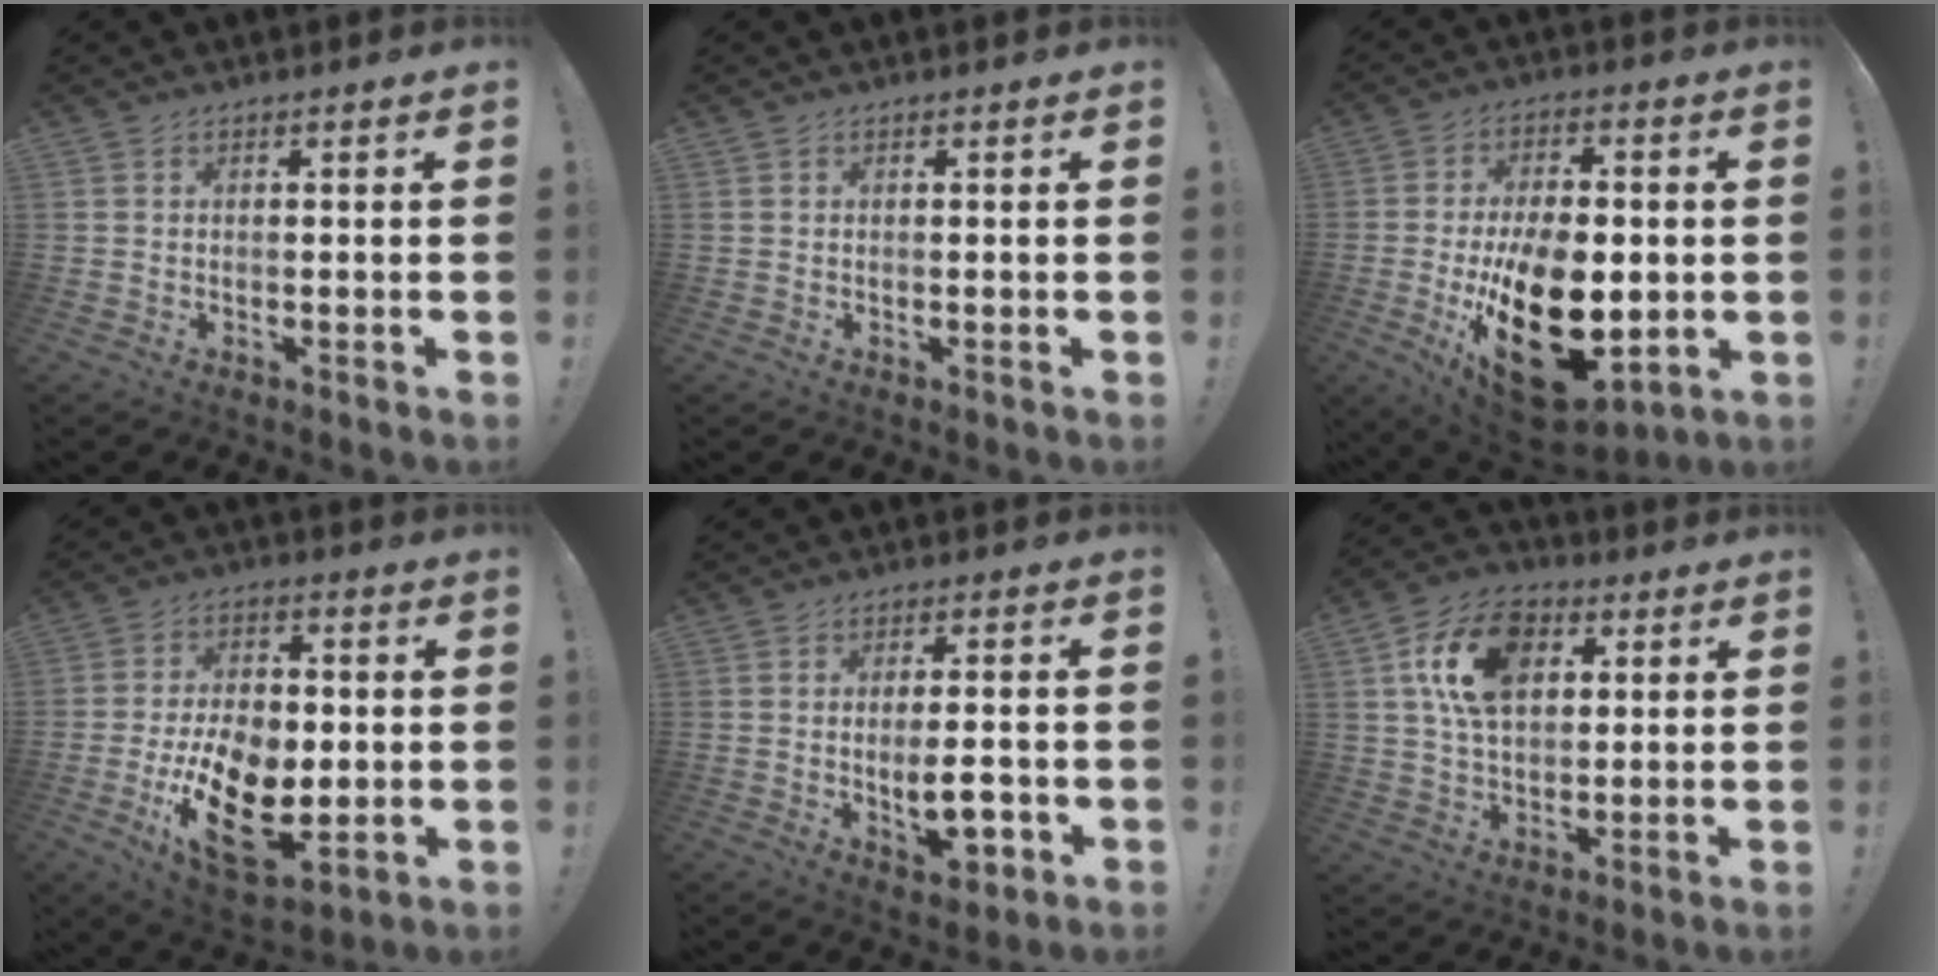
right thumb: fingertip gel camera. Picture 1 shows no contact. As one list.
[{"total": 0.0}, {"total": 24.9, "force": [-5.4, 14.7, 19.4], "torque": [-0.318, 0.013, -0.067]}, {"total": 18.7, "force": [-4.8, 11.4, 13.9], "torque": [-0.240, 0.013, -0.073]}, {"total": 8.7, "force": [-1.7, 2.9, 8.0], "torque": [-0.119, -0.005, -0.029]}, {"total": 15.8, "force": [5.2, 10.6, 10.4], "torque": [-0.183, 0.003, 0.097]}]